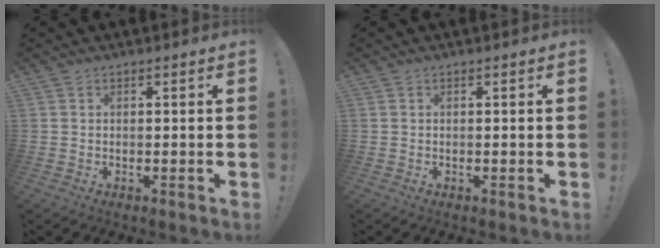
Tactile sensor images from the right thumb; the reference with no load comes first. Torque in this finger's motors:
{"motor_torque": [0.00, 0.00, -0.06, 0.03, 0.00]}